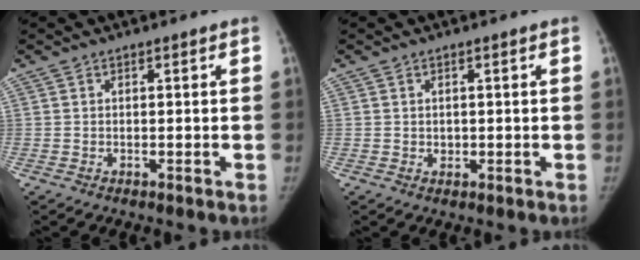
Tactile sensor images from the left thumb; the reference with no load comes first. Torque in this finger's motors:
{"motor_torque": [-0.33, -0.23, 0.10, 0.33, 0.00]}